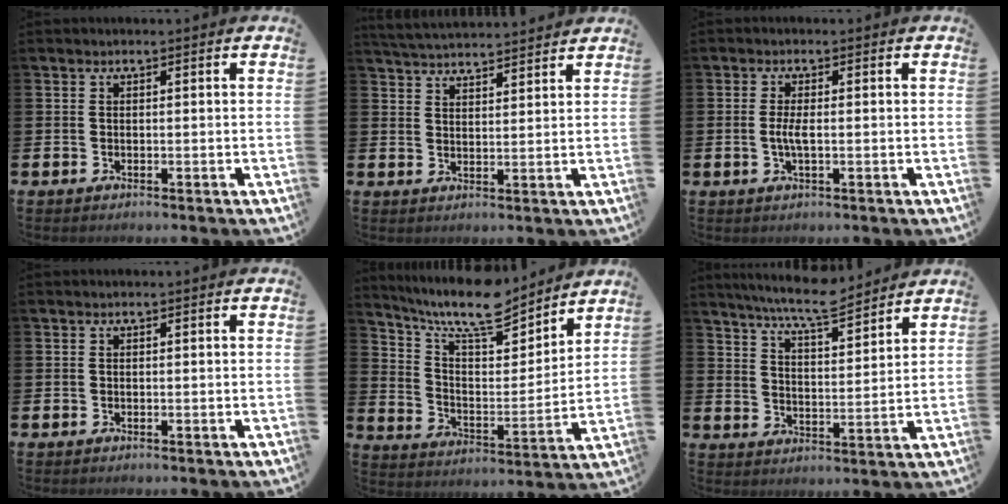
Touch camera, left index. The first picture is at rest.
{"total": 4.3, "force": [4.3, 0.2, 0.2], "torque": [-0.018, -0.025, 0.078]}
{"total": 2.3, "force": [-0.2, 0.5, 2.2], "torque": [-0.051, -0.001, -0.008]}
{"total": 0.0}
{"total": 11.0, "force": [9.8, 2.5, 4.3], "torque": [-0.108, -0.065, 0.171]}
{"total": 8.0, "force": [7.5, 0.6, 2.8], "torque": [-0.068, -0.043, 0.133]}